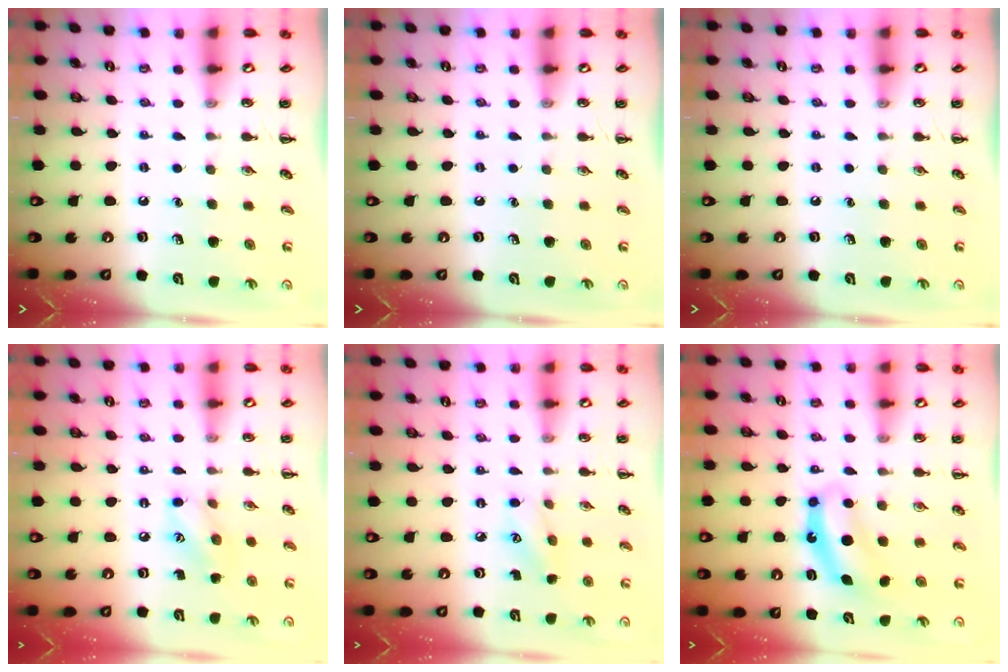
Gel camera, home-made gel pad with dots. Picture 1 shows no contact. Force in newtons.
{"total": 0.0}
{"total": 0.0}
{"total": 8.1, "press": 8.1, "slide": 0.5}
{"total": 6.7, "press": 6.5, "slide": 1.4}
{"total": 7.1, "press": 7.1, "slide": 0.6}